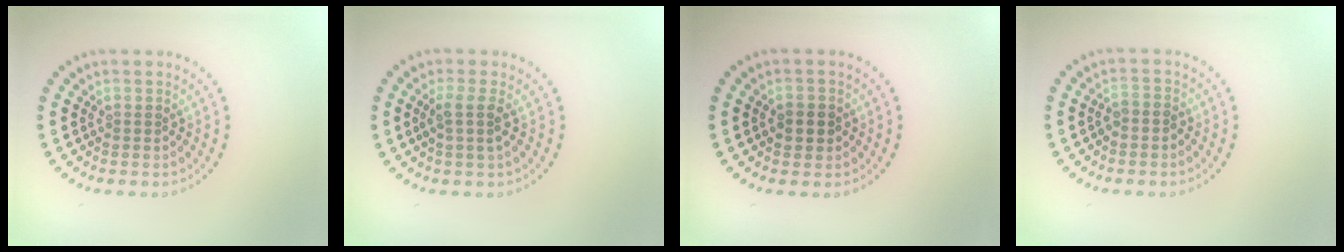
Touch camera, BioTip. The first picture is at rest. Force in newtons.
{"total": 1.9, "press": 1.5, "slide": 1.1}
{"total": 1.8, "press": 1.8, "slide": 0.3}
{"total": 1.1, "press": 0.9, "slide": 0.7}